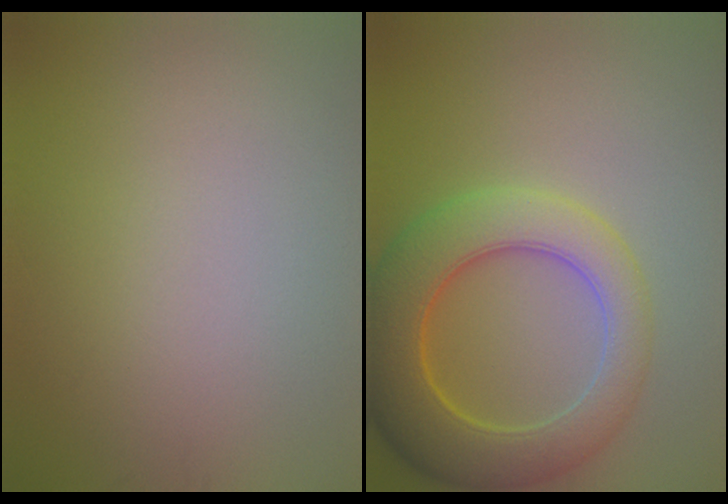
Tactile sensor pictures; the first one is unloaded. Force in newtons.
{"total": 8.4, "press": 8.3, "slide": 0.3}